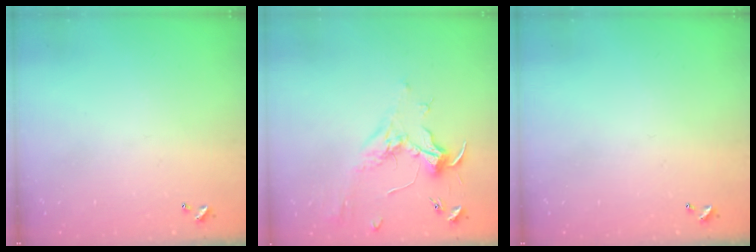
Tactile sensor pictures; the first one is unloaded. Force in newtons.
{"total": 2.0, "press": 1.9, "slide": 0.7}
{"total": 0.0}